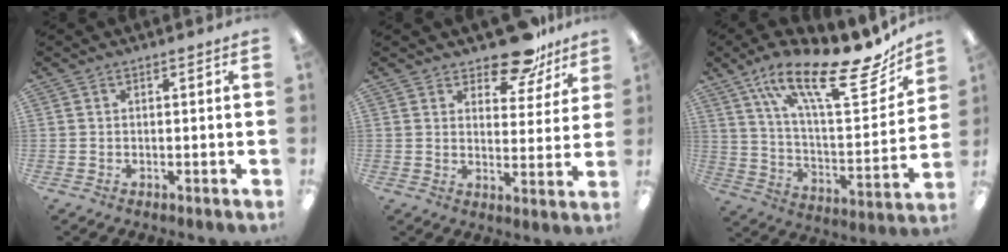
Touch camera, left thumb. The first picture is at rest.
{"total": 11.7, "force": [9.5, 4.8, 4.9], "torque": [-0.063, -0.062, 0.171]}
{"total": 23.9, "force": [16.3, 6.9, 16.1], "torque": [-0.254, -0.100, 0.269]}